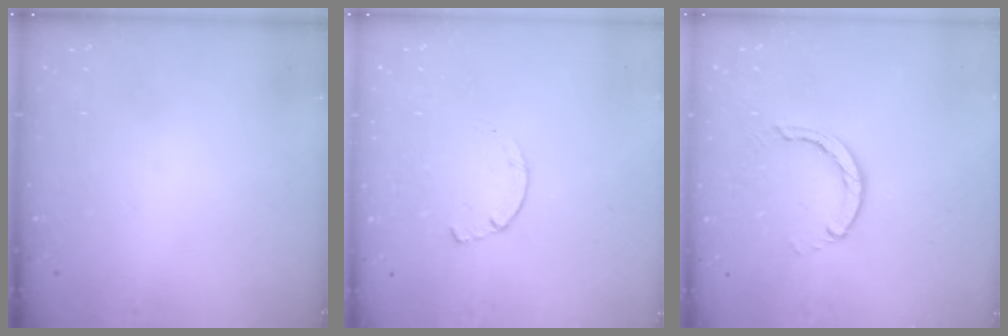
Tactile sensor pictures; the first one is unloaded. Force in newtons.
{"total": 1.8, "press": 1.7, "slide": 0.3}
{"total": 4.1, "press": 4.0, "slide": 0.6}